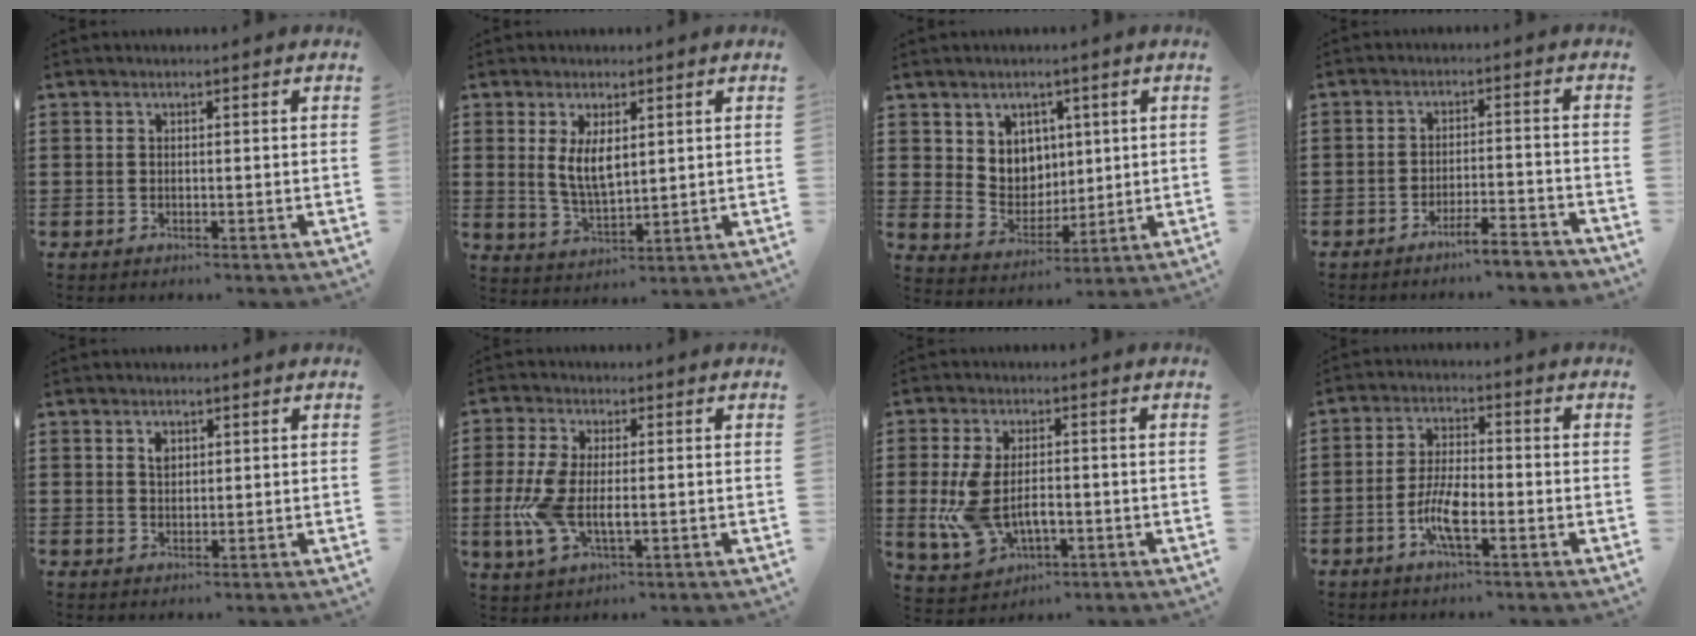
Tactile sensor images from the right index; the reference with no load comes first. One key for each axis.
{"total": 5.2, "fx": 1.3, "fy": 2.2, "fz": 4.5, "tx": -0.094, "ty": 0.001, "tz": 0.025}
{"total": 5.6, "fx": 2.9, "fy": 4.7, "fz": 0.7, "tx": -0.036, "ty": -0.007, "tz": 0.054}
{"total": 4.5, "fx": -4.1, "fy": -0.2, "fz": 1.9, "tx": -0.033, "ty": -0.009, "tz": -0.076}
{"total": 1.7, "fx": 0.9, "fy": 1.0, "fz": 1.1, "tx": -0.025, "ty": 0.001, "tz": 0.017}
{"total": 7.8, "fx": -0.9, "fy": 3.6, "fz": 6.9, "tx": -0.169, "ty": -0.012, "tz": -0.023}
{"total": 7.6, "fx": -1.2, "fy": 4.4, "fz": 6.1, "tx": -0.143, "ty": 0.003, "tz": -0.025}
{"total": 6.7, "fx": -2.4, "fy": 1.8, "fz": 5.9, "tx": -0.132, "ty": -0.007, "tz": -0.052}